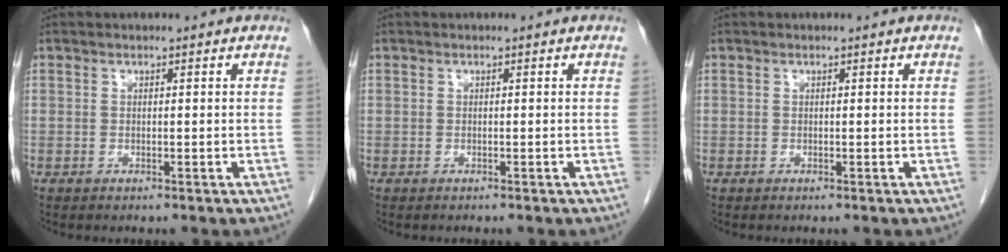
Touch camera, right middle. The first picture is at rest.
{"total": 0.0}
{"total": 0.0}